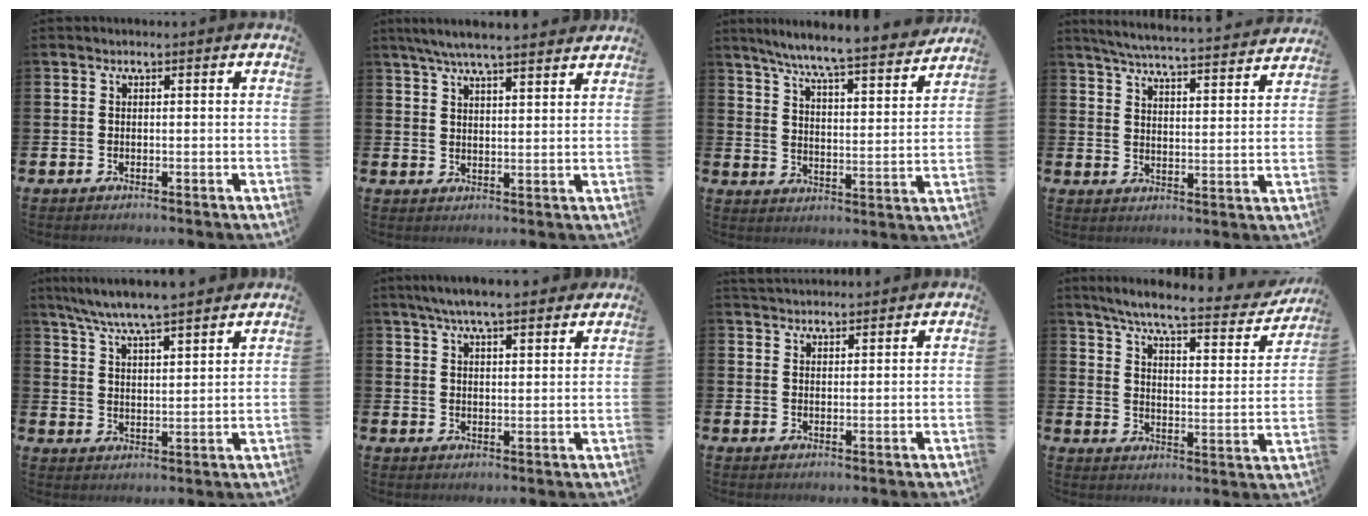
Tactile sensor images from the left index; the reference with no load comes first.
{"total": 6.2, "force": [5.8, 0.4, 2.1], "torque": [-0.051, -0.020, 0.105]}
{"total": 7.7, "force": [7.2, -0.3, 2.8], "torque": [-0.074, -0.057, 0.120]}
{"total": 5.7, "force": [5.5, 0.0, 1.4], "torque": [-0.043, -0.047, 0.093]}
{"total": 7.0, "force": [6.8, 0.0, 1.9], "torque": [-0.063, -0.035, 0.122]}
{"total": 5.9, "force": [5.4, 0.8, 2.3], "torque": [-0.055, -0.014, 0.097]}
{"total": 2.5, "force": [2.5, 0.4, 0.1], "torque": [-0.004, -0.010, 0.045]}
{"total": 6.7, "force": [5.8, 0.6, 3.2], "torque": [-0.081, -0.045, 0.091]}